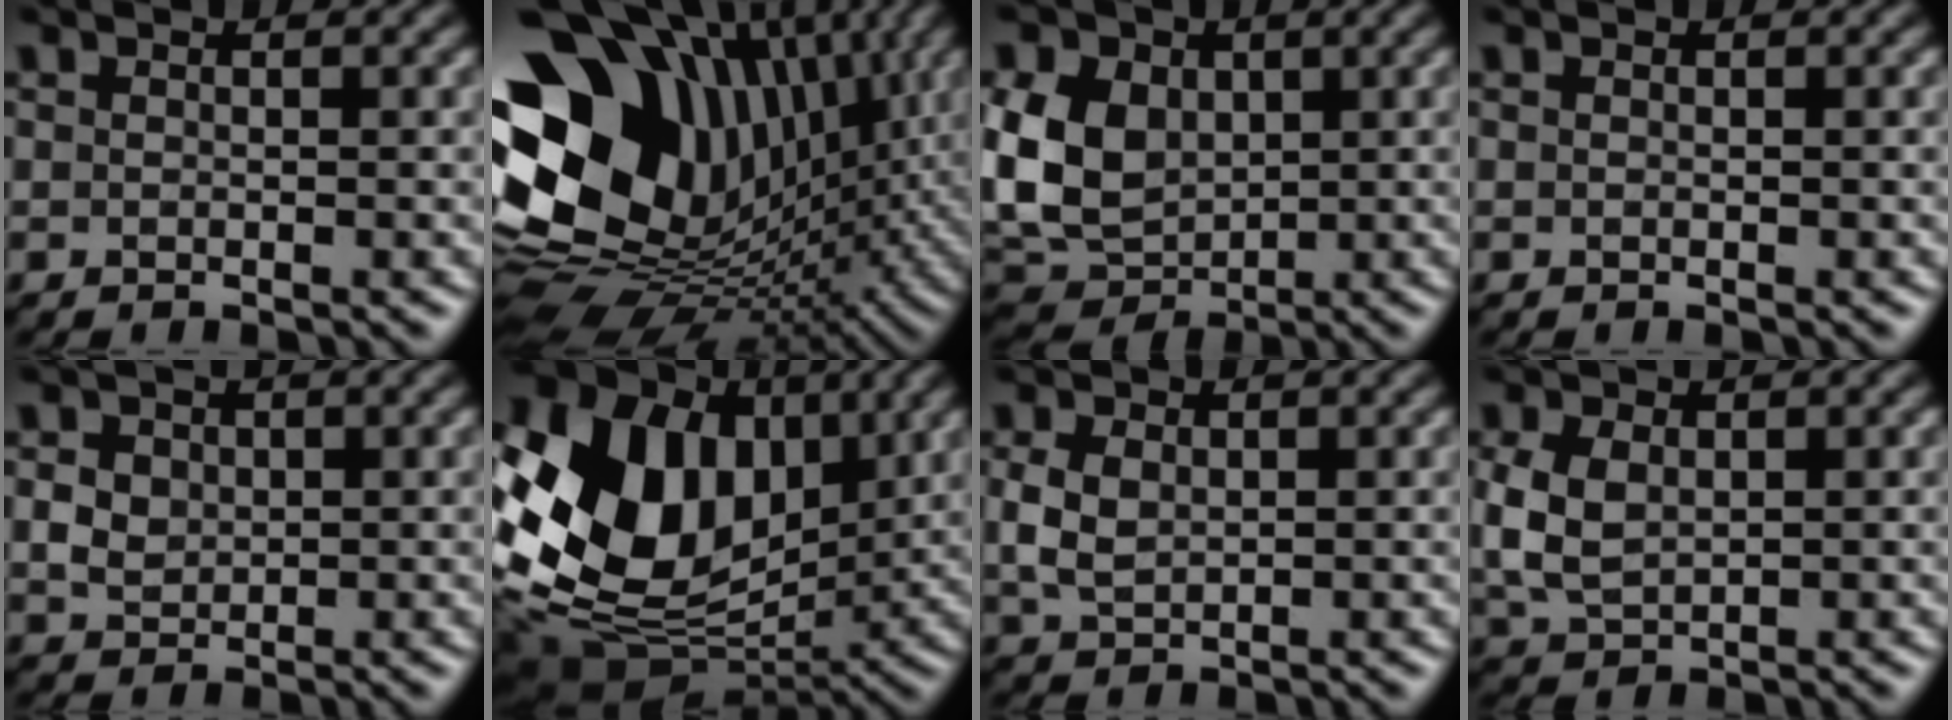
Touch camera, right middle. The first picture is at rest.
{"total": 18.8, "force": [3.4, 13.7, 12.4], "torque": [-0.254, -0.006, 0.081]}
{"total": 8.2, "force": [1.3, 6.3, 5.1], "torque": [-0.136, 0.005, 0.015]}
{"total": 0.0}
{"total": 1.9, "force": [0.5, 1.7, 0.7], "torque": [-0.022, 0.001, 0.011]}
{"total": 18.0, "force": [2.2, 13.2, 12.1], "torque": [-0.240, 0.010, 0.049]}
{"total": 2.5, "force": [0.5, 1.9, 1.5], "torque": [-0.043, 0.003, 0.013]}
{"total": 3.6, "force": [0.6, 2.6, 2.4], "torque": [-0.067, 0.004, 0.017]}